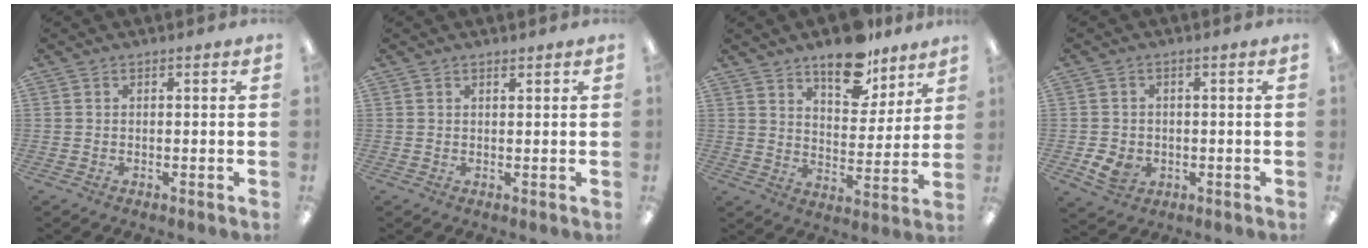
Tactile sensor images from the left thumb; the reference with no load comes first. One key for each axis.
{"total": 0.9, "fx": 0.9, "fy": 0.2, "fz": 0.3, "tx": -0.008, "ty": 0.000, "tz": 0.016}
{"total": 13.1, "fx": 10.3, "fy": 5.6, "fz": 5.9, "tx": -0.068, "ty": -0.067, "tz": 0.180}
{"total": 4.7, "fx": -1.3, "fy": 3.9, "fz": 2.3, "tx": -0.040, "ty": 0.001, "tz": -0.023}